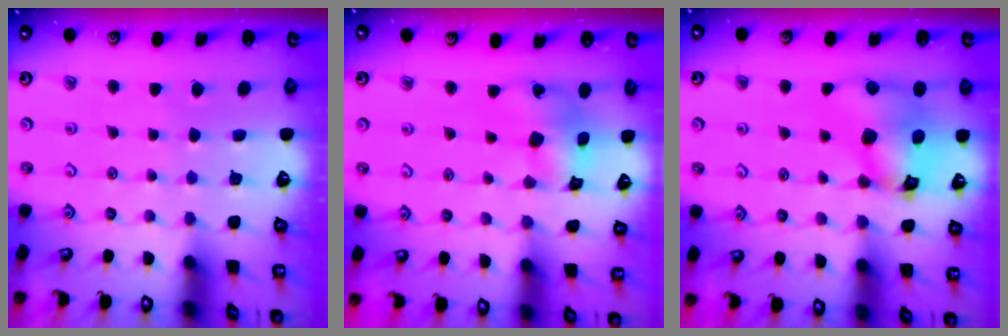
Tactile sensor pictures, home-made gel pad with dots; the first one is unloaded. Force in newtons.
{"total": 13.1, "press": 12.9, "slide": 1.9}
{"total": 13.6, "press": 13.5, "slide": 1.8}